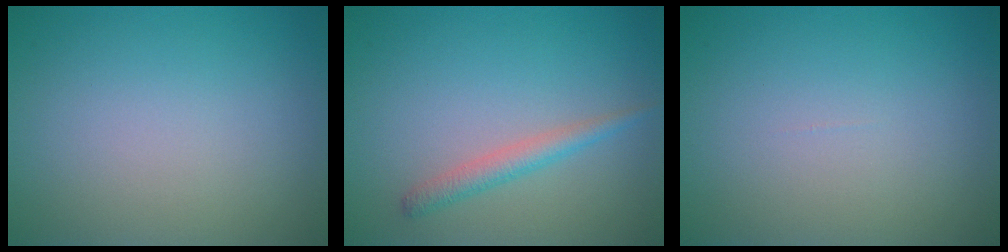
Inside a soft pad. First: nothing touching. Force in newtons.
{"total": 1.9, "press": 1.9, "slide": 0.0}
{"total": 0.0}